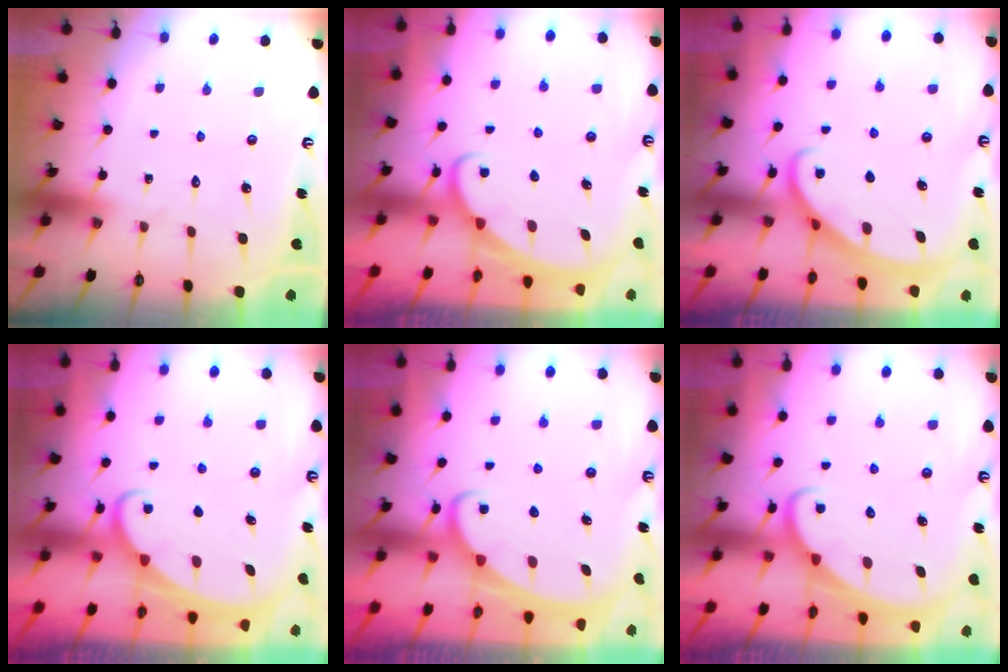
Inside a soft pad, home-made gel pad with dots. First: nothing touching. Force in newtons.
{"total": 2.0, "press": 2.0, "slide": 0.1}
{"total": 3.1, "press": 3.1, "slide": 0.1}
{"total": 2.1, "press": 2.1, "slide": 0.3}
{"total": 2.3, "press": 2.3, "slide": 0.3}
{"total": 2.5, "press": 2.4, "slide": 0.2}